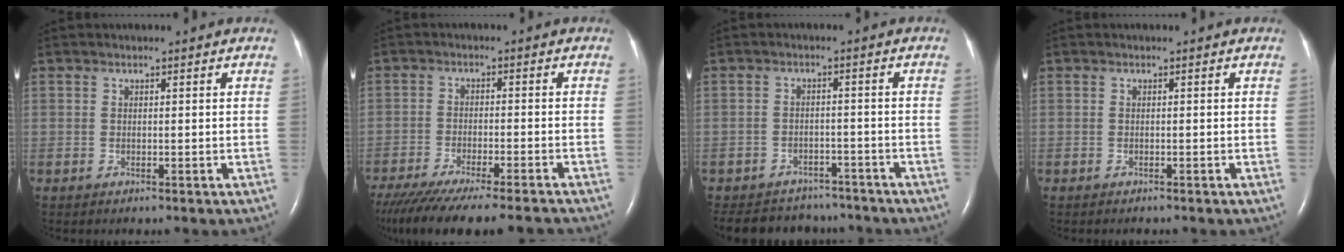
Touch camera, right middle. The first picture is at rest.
{"total": 18.0, "force": [-15.8, 1.3, 8.4], "torque": [-0.135, -0.046, -0.235]}
{"total": 11.8, "force": [-10.5, 4.8, 2.4], "torque": [-0.048, 0.011, -0.134]}
{"total": 0.7, "force": [-0.7, 0.1, 0.2], "torque": [-0.008, -0.002, -0.009]}